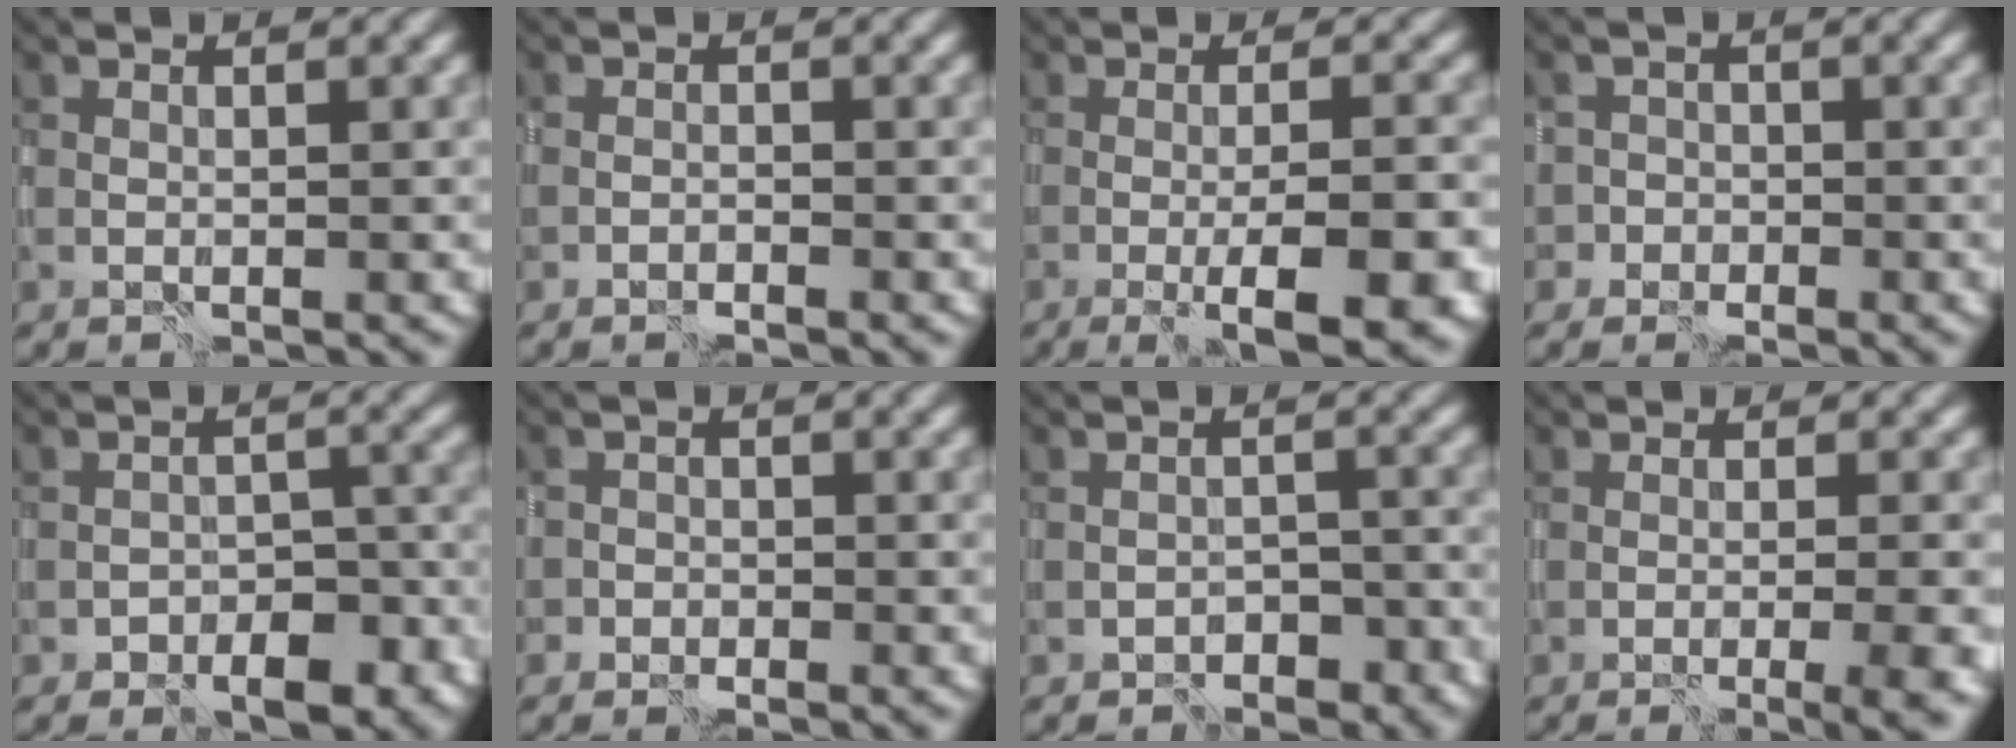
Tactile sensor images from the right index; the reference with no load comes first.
{"total": 0.9, "force": [-0.6, 0.5, 0.3], "torque": [-0.004, -0.003, -0.010]}
{"total": 6.5, "force": [-2.4, 1.4, 5.9], "torque": [-0.076, -0.009, -0.034]}
{"total": 2.8, "force": [-1.2, 2.5, -0.5], "torque": [0.041, 0.015, -0.042]}
{"total": 7.3, "force": [-4.8, 4.3, 3.5], "torque": [-0.024, -0.005, -0.065]}
{"total": 2.0, "force": [-1.2, 1.6, -0.3], "torque": [0.026, 0.011, -0.029]}
{"total": 3.4, "force": [-2.7, 1.9, 1.0], "torque": [-0.004, -0.004, -0.045]}
{"total": 5.4, "force": [-1.5, 1.7, 4.9], "torque": [-0.036, -0.008, -0.016]}